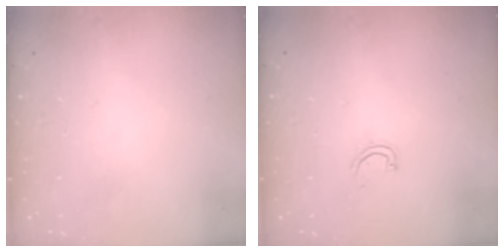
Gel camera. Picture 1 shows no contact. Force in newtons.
{"total": 4.3, "press": 4.3, "slide": 0.4}